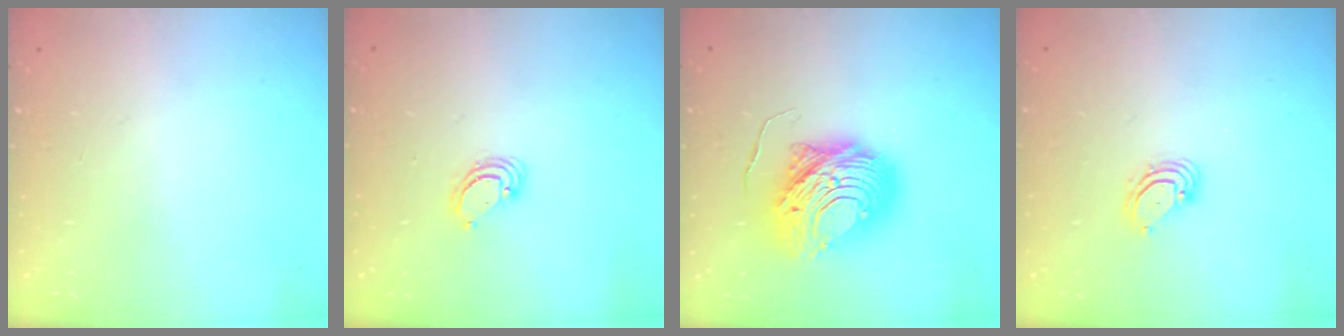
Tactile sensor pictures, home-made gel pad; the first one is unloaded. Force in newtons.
{"total": 3.8, "press": 3.8, "slide": 0.1}
{"total": 12.6, "press": 12.6, "slide": 1.3}
{"total": 4.3, "press": 4.3, "slide": 0.4}